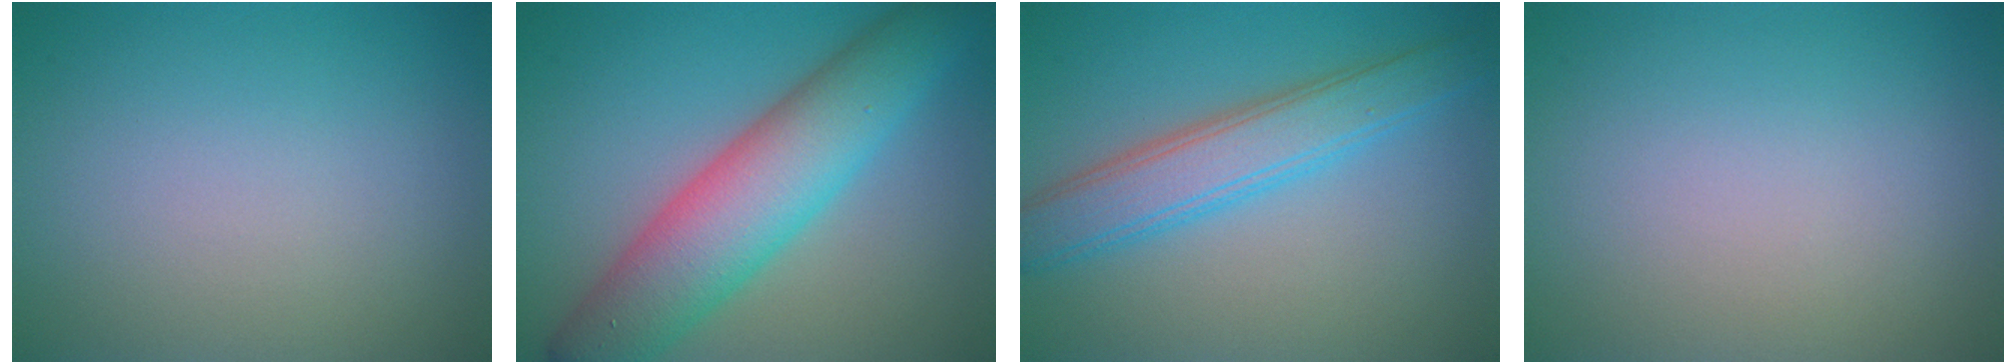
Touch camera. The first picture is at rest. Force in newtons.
{"total": 8.7, "press": 8.7, "slide": 0.4}
{"total": 4.9, "press": 4.9, "slide": 0.1}
{"total": 0.0}